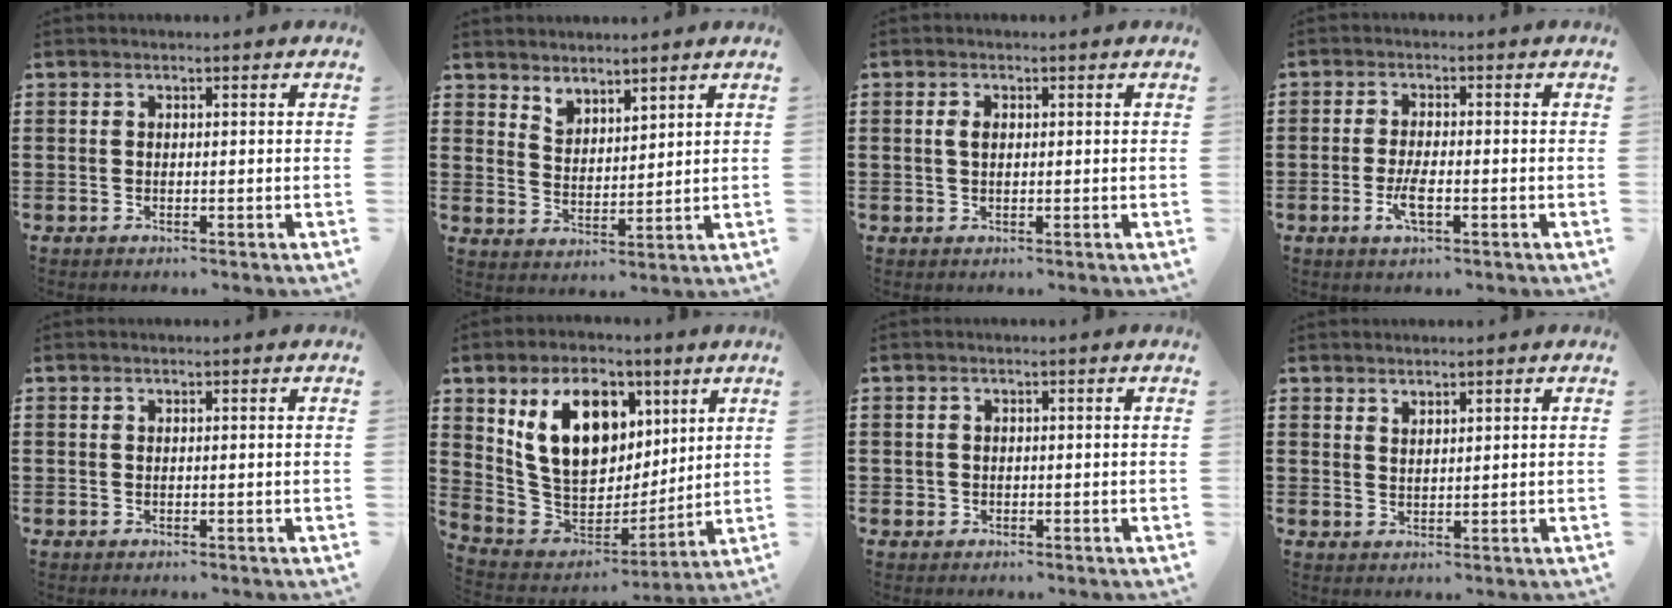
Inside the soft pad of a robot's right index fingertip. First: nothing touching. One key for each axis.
{"total": 3.6, "fx": 3.5, "fy": 0.6, "fz": -0.4, "tx": -0.003, "ty": -0.008, "tz": 0.070}
{"total": 1.6, "fx": 0.2, "fy": 0.9, "fz": 1.3, "tx": -0.029, "ty": 0.007, "tz": 0.003}
{"total": 3.6, "fx": -1.4, "fy": 1.0, "fz": 3.2, "tx": -0.068, "ty": -0.002, "tz": -0.027}
{"total": 0.0}
{"total": 14.1, "fx": 6.0, "fy": 9.4, "fz": 8.7, "tx": -0.179, "ty": -0.008, "tz": 0.115}
{"total": 0.8, "fx": -0.2, "fy": 0.8, "fz": 0.1, "tx": -0.005, "ty": 0.001, "tz": -0.006}
{"total": 1.6, "fx": 1.6, "fy": -0.1, "fz": 0.1, "tx": -0.001, "ty": -0.001, "tz": 0.031}